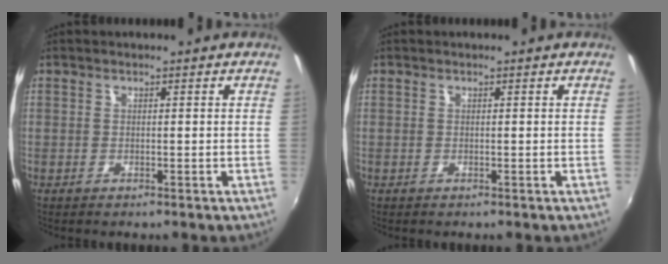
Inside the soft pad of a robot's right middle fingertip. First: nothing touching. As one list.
[{"total": 0.0}]